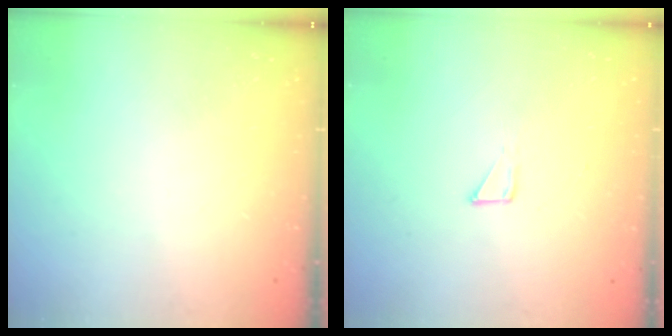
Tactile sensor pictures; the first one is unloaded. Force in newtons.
{"total": 3.3, "press": 3.3, "slide": 0.3}